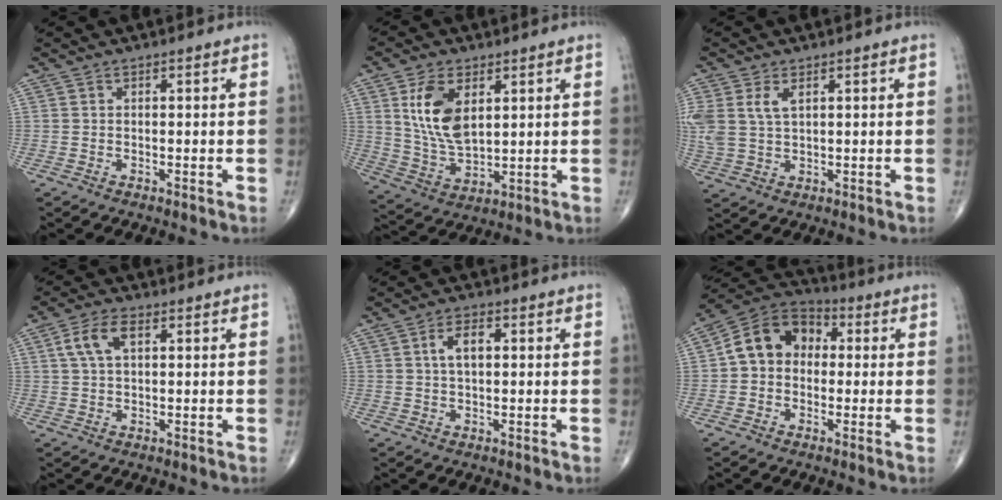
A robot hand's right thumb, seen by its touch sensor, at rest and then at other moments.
{"total": 11.5, "force": [3.7, 6.2, 8.9], "torque": [-0.162, -0.020, 0.078]}
{"total": 7.3, "force": [2.5, 4.2, 5.4], "torque": [-0.130, 0.005, 0.057]}
{"total": 5.7, "force": [1.7, 2.9, 4.6], "torque": [-0.100, 0.012, 0.034]}
{"total": 4.4, "force": [0.9, 2.2, 3.7], "torque": [-0.070, 0.006, 0.013]}
{"total": 11.1, "force": [0.6, 8.7, 6.9], "torque": [-0.095, 0.037, -0.007]}